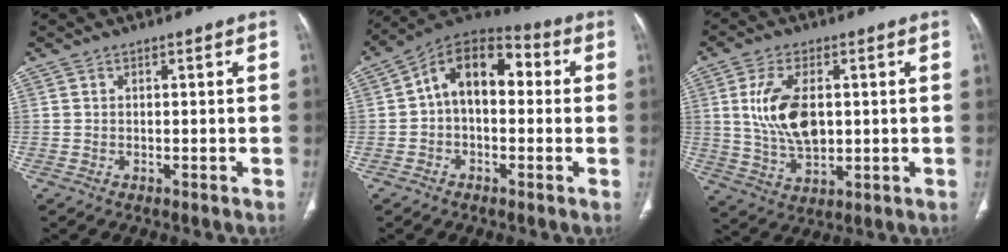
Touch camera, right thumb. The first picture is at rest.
{"total": 12.8, "force": [1.0, 8.0, 9.9], "torque": [-0.126, 0.041, 0.001]}
{"total": 11.5, "force": [1.5, 6.4, 9.5], "torque": [-0.180, -0.008, 0.037]}